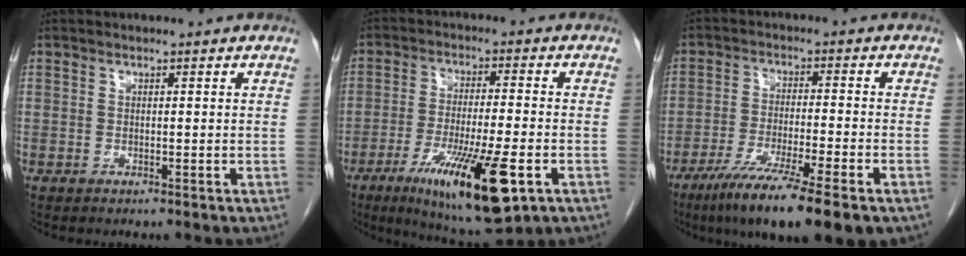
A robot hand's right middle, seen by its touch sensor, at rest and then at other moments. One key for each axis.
{"total": 15.7, "fx": -7.0, "fy": 2.4, "fz": 13.8, "tx": -0.233, "ty": -0.032, "tz": -0.103}
{"total": 14.1, "fx": -9.4, "fy": 0.8, "fz": 10.6, "tx": -0.163, "ty": -0.038, "tz": -0.152}